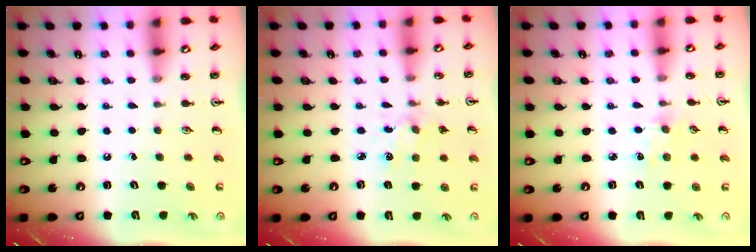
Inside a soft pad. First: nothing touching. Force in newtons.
{"total": 2.4, "press": 2.4, "slide": 0.6}
{"total": 2.5, "press": 2.4, "slide": 0.4}